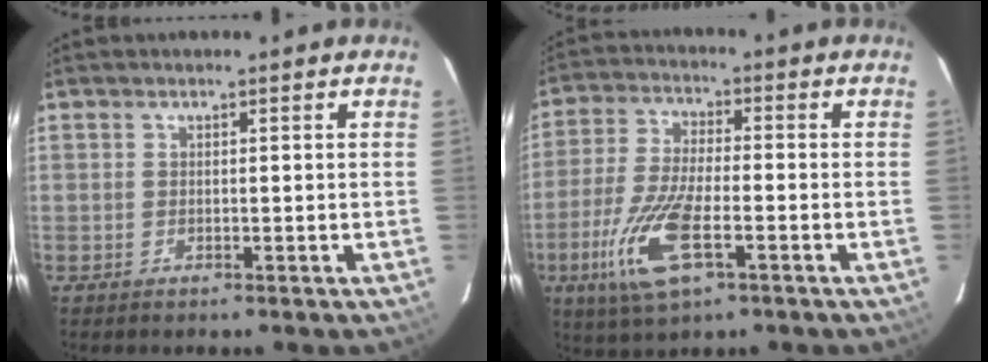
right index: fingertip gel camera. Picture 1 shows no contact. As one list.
[{"total": 13.5, "force": [-5.6, 4.5, 11.4], "torque": [-0.252, -0.018, -0.108]}]